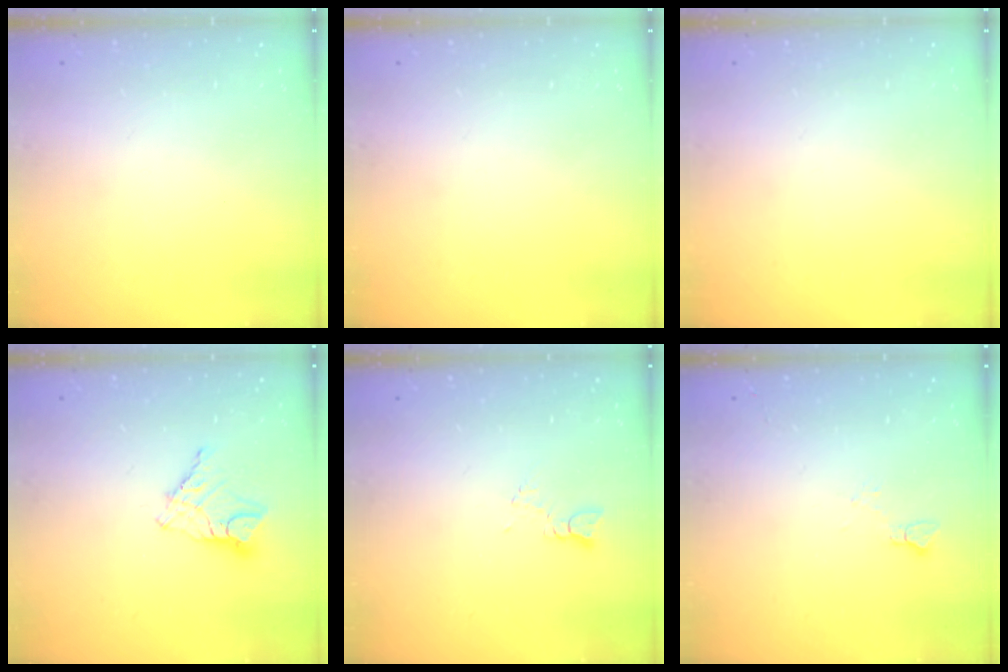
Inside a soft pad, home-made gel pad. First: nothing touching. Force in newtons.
{"total": 0.0}
{"total": 0.0}
{"total": 9.7, "press": 9.7, "slide": 0.6}
{"total": 2.7, "press": 2.7, "slide": 0.3}
{"total": 3.2, "press": 3.2, "slide": 0.5}